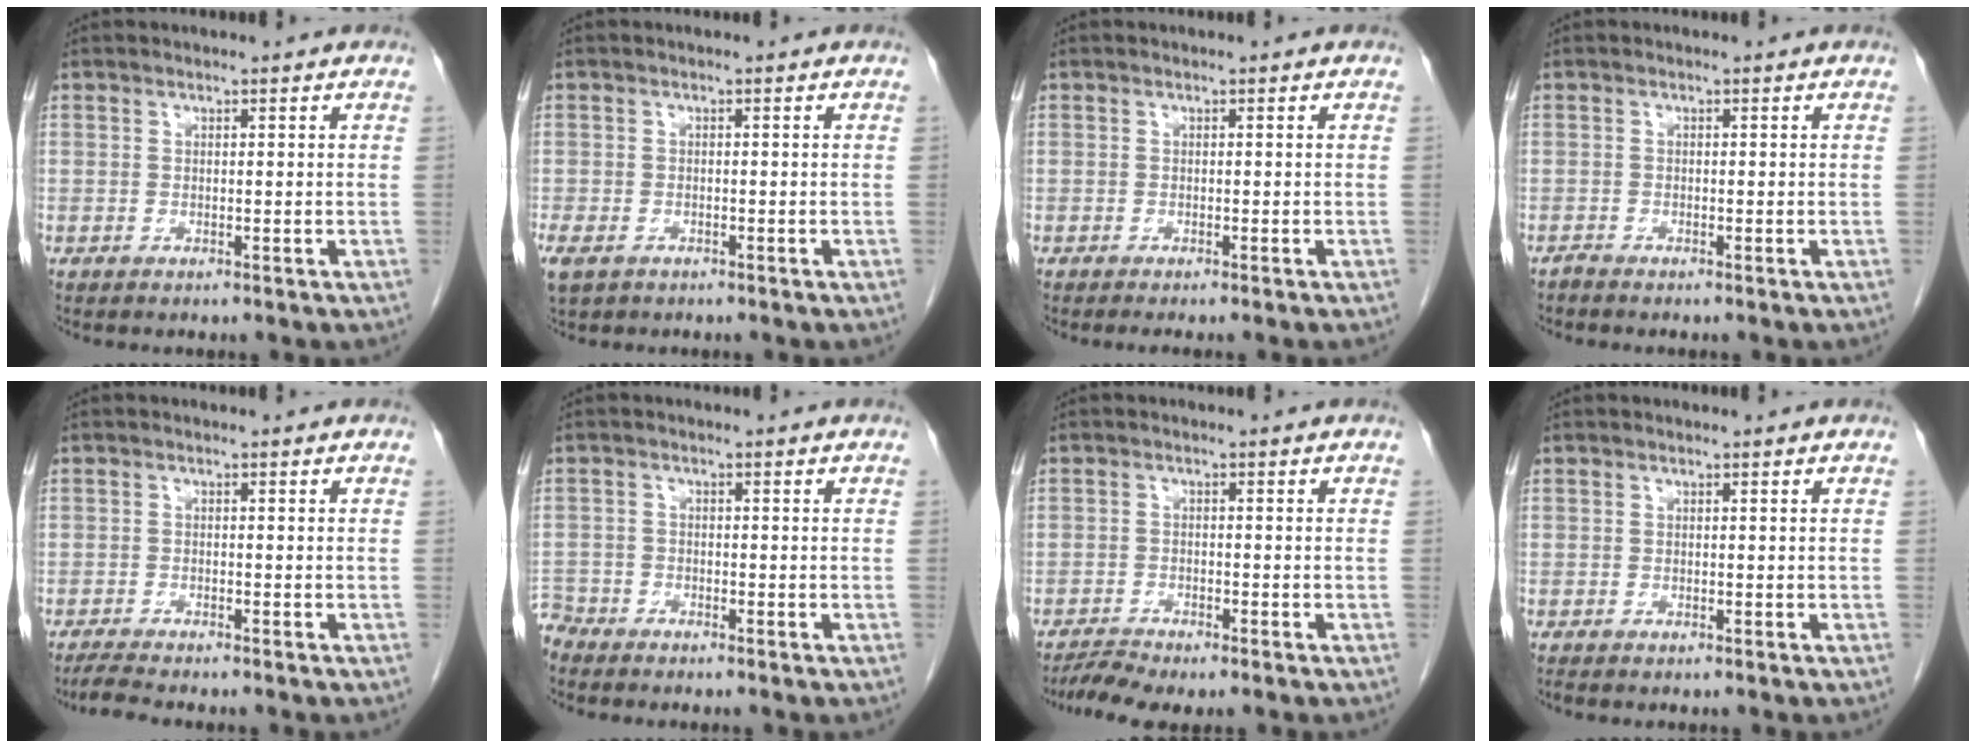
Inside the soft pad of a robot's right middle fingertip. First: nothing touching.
{"total": 4.8, "force": [-2.9, 3.0, 2.4], "torque": [-0.056, -0.010, -0.046]}
{"total": 2.2, "force": [-2.0, -0.2, 1.1], "torque": [-0.011, 0.001, -0.025]}
{"total": 0.5, "force": [-0.5, -0.1, 0.0], "torque": [-0.003, -0.002, -0.012]}
{"total": 3.3, "force": [-3.0, -0.2, 1.4], "torque": [-0.034, -0.015, -0.052]}
{"total": 3.0, "force": [-2.9, 0.6, -0.4], "torque": [0.011, -0.007, -0.056]}
{"total": 3.3, "force": [-3.0, -0.3, 1.3], "torque": [-0.030, -0.015, -0.056]}
{"total": 0.0}